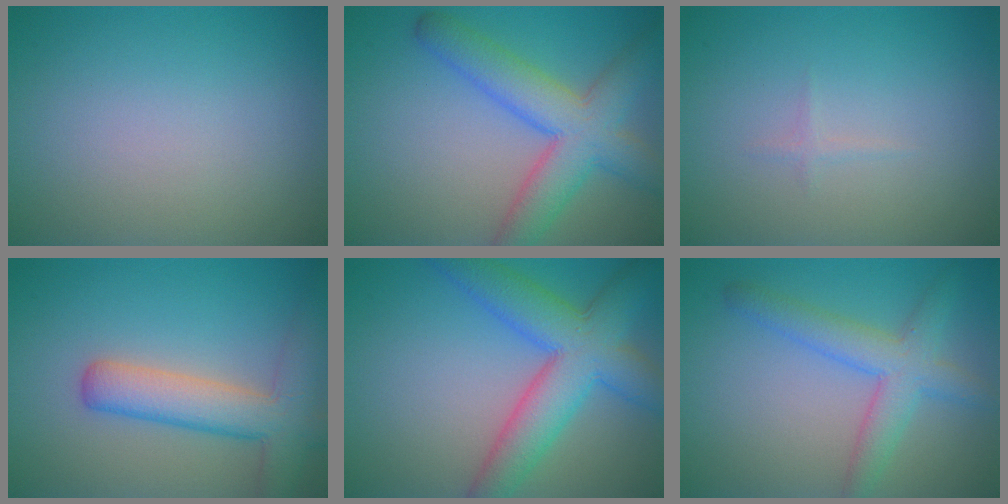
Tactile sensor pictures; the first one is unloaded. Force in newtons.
{"total": 7.0, "press": 7.0, "slide": 0.3}
{"total": 0.5, "press": 0.5, "slide": 0.0}
{"total": 6.0, "press": 6.0, "slide": 0.3}
{"total": 8.0, "press": 8.0, "slide": 0.4}
{"total": 4.3, "press": 4.3, "slide": 0.1}